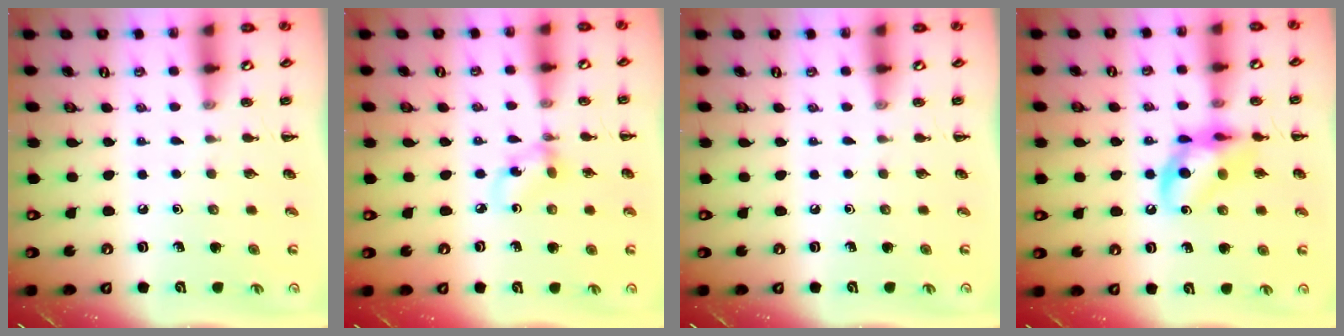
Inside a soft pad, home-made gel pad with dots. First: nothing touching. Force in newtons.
{"total": 4.4, "press": 4.3, "slide": 0.6}
{"total": 0.0}
{"total": 13.0, "press": 12.7, "slide": 2.8}